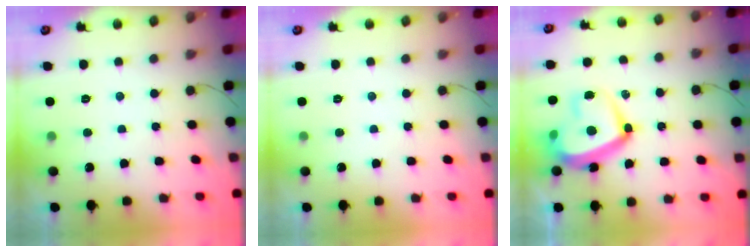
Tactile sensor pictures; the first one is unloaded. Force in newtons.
{"total": 0.0}
{"total": 18.5, "press": 18.5, "slide": 1.3}